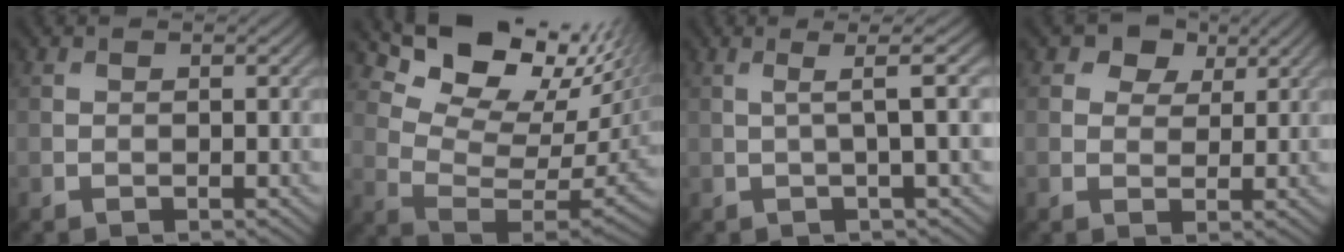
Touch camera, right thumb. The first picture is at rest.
{"total": 14.5, "force": [8.5, 6.4, 9.9], "torque": [-0.189, 0.003, 0.151]}
{"total": 4.1, "force": [0.6, 0.4, 4.0], "torque": [-0.064, 0.018, 0.005]}
{"total": 4.7, "force": [2.7, 3.2, 2.1], "torque": [-0.034, -0.006, 0.047]}